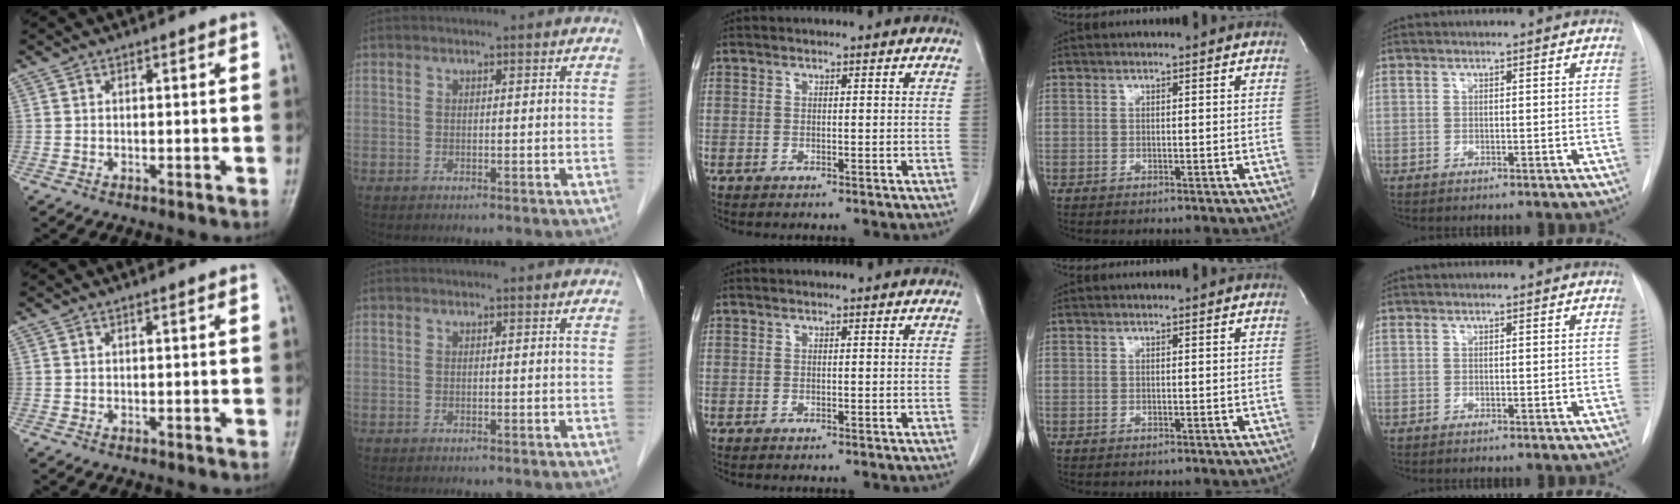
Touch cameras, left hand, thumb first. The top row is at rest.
{}